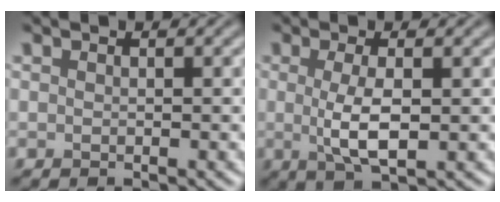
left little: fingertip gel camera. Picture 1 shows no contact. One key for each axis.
{"total": 3.7, "fx": 0.1, "fy": 1.0, "fz": 3.5, "tx": -0.073, "ty": -0.003, "tz": 0.004}